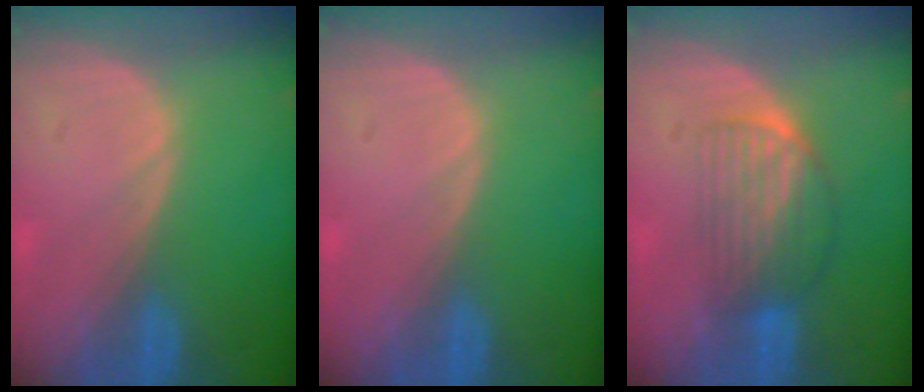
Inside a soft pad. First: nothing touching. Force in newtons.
{"total": 0.0}
{"total": 6.8, "press": 5.8, "slide": 3.4}